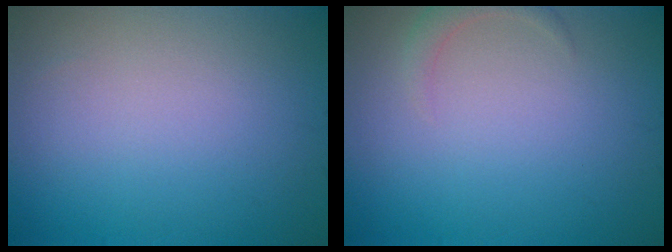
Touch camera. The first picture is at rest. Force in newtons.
{"total": 1.3, "press": 1.3, "slide": 0.1}